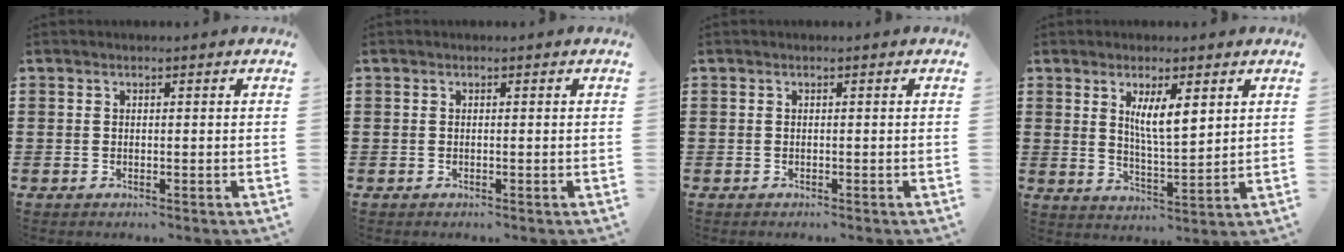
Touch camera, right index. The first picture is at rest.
{"total": 0.0}
{"total": 0.0}
{"total": 5.7, "force": [2.5, 1.4, 5.0], "torque": [-0.096, -0.001, 0.040]}